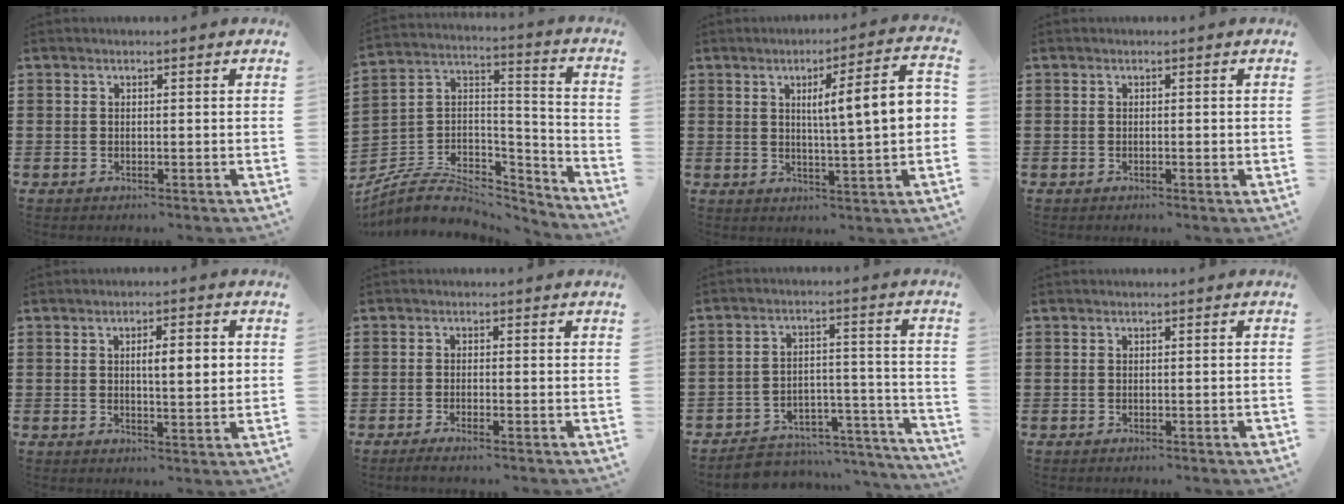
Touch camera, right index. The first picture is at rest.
{"total": 7.1, "force": [-4.9, 4.0, 3.1], "torque": [-0.070, 0.009, -0.094]}
{"total": 9.1, "force": [1.4, 0.9, 8.9], "torque": [-0.149, -0.004, 0.014]}
{"total": 0.6, "force": [-0.2, 0.1, 0.6], "torque": [-0.011, -0.004, -0.003]}
{"total": 4.6, "force": [0.6, 1.1, 4.4], "torque": [-0.073, 0.002, 0.007]}
{"total": 1.3, "force": [-1.1, -0.1, 0.7], "torque": [-0.011, -0.002, -0.021]}
{"total": 4.1, "force": [-3.6, 1.8, 0.5], "torque": [-0.017, 0.009, -0.077]}
{"total": 0.8, "force": [-0.5, 0.0, 0.6], "torque": [-0.010, -0.003, -0.009]}